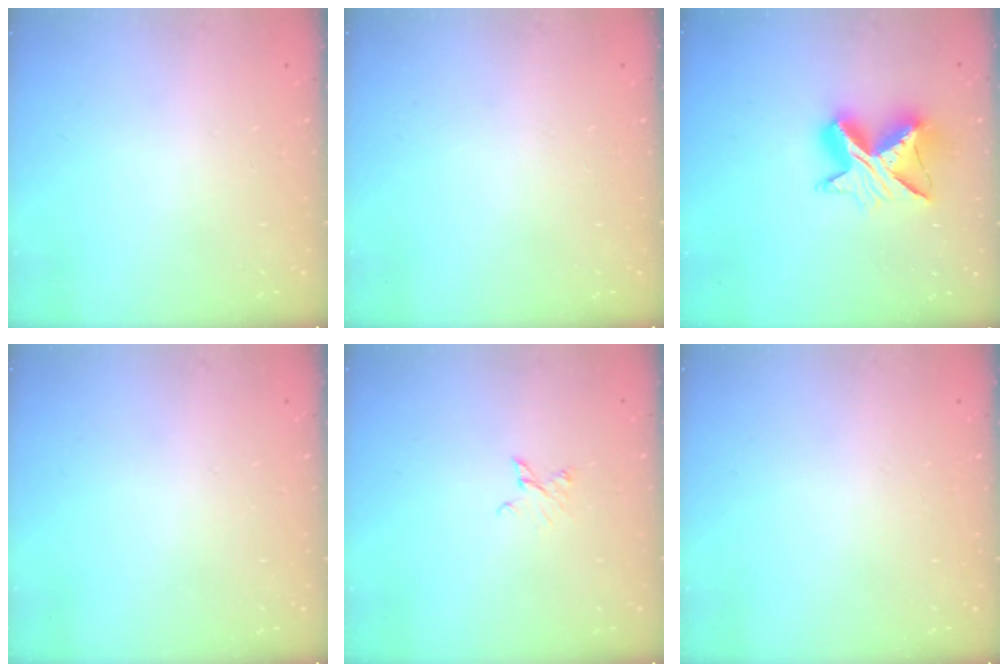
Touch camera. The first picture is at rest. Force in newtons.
{"total": 0.0}
{"total": 10.9, "press": 10.9, "slide": 0.8}
{"total": 0.0}
{"total": 2.5, "press": 2.5, "slide": 0.3}
{"total": 0.0}